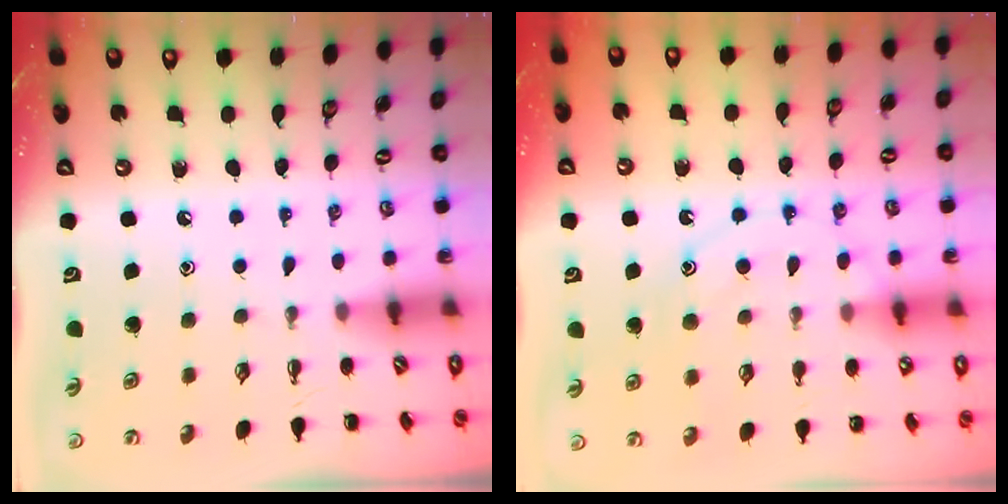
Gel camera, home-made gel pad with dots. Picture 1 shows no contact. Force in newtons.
{"total": 11.9, "press": 11.9, "slide": 0.8}